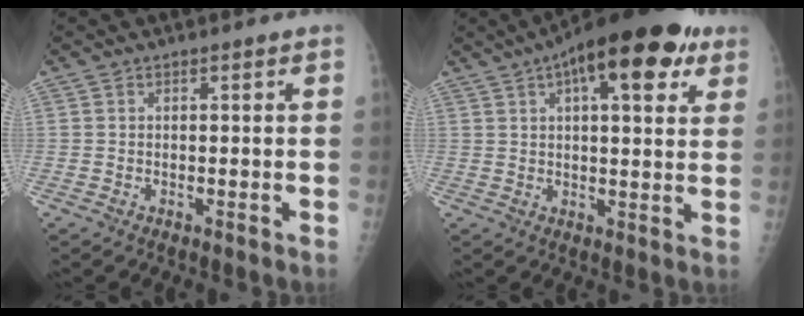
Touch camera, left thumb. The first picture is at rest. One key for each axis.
{"total": 17.9, "fx": 8.8, "fy": 6.7, "fz": 14.1, "tx": -0.189, "ty": 0.002, "tz": 0.124}